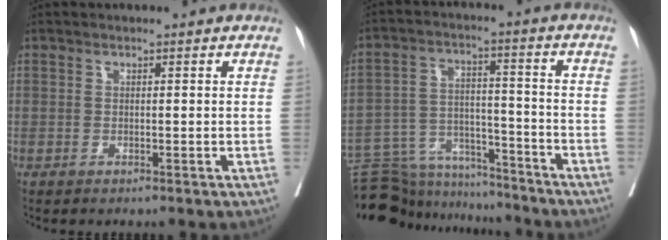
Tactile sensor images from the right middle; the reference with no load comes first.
{"total": 17.8, "force": [-16.8, 4.0, 4.6], "torque": [-0.104, 0.013, -0.260]}